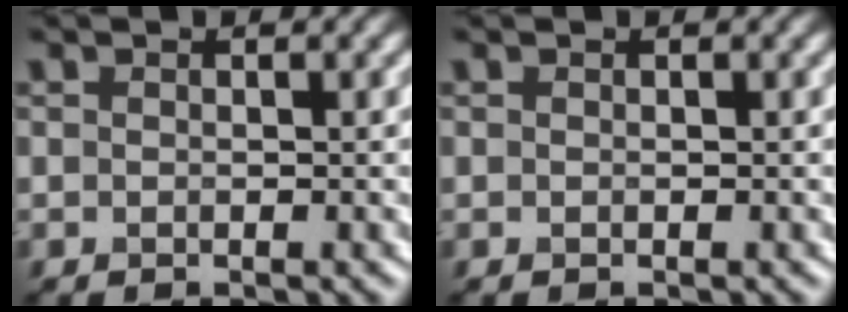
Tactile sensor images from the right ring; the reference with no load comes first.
{"total": 0.0}